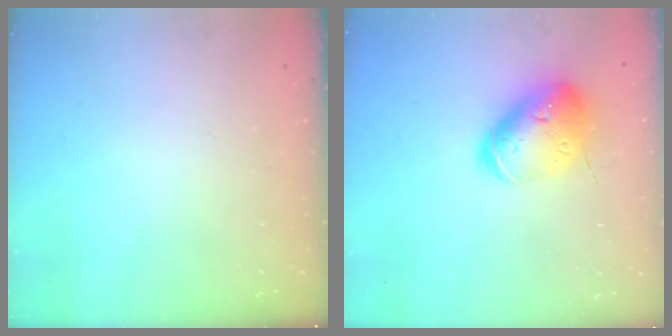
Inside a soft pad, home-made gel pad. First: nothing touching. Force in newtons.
{"total": 18.4, "press": 18.2, "slide": 2.7}